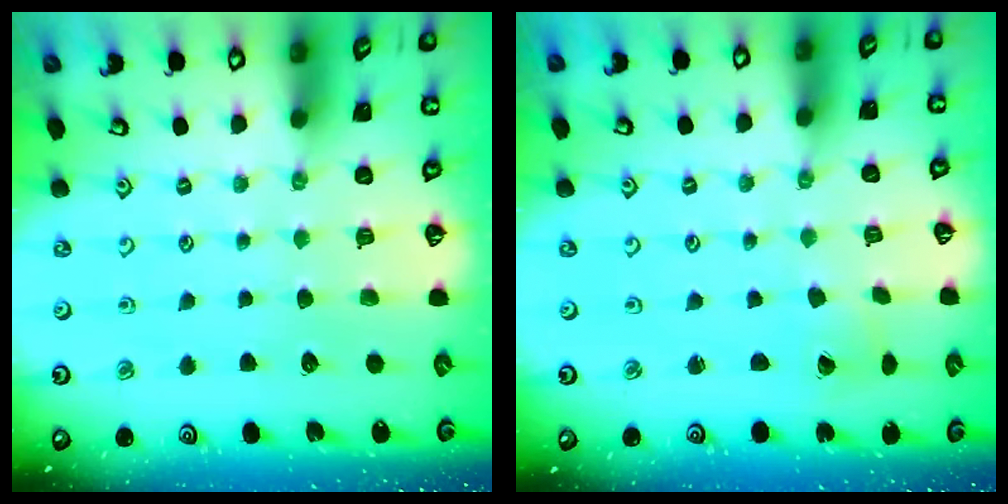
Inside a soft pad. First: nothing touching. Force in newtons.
{"total": 1.8, "press": 1.8, "slide": 0.1}